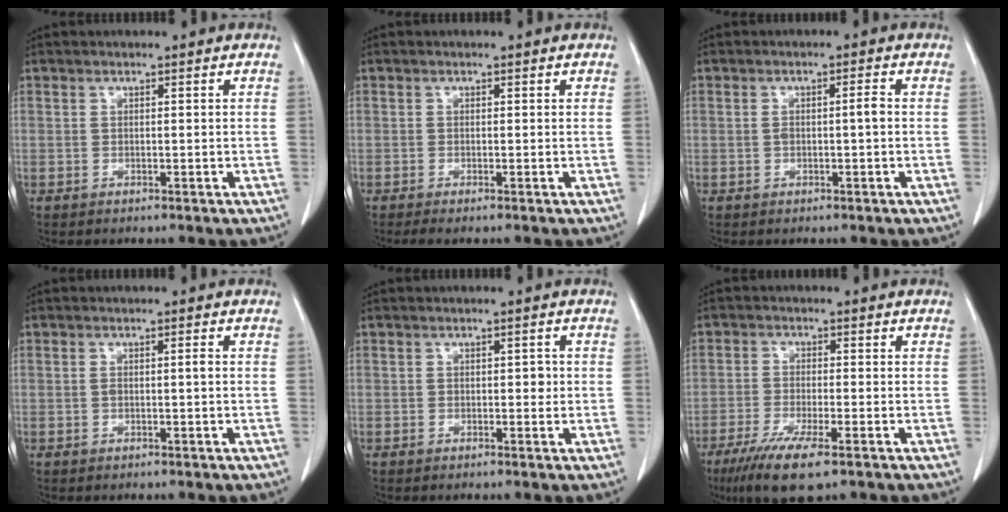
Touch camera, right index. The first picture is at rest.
{"total": 0.9, "force": [-0.7, 0.1, 0.6], "torque": [-0.013, -0.004, -0.012]}
{"total": 2.3, "force": [-0.1, 0.3, 2.3], "torque": [-0.046, 0.008, 0.000]}
{"total": 1.3, "force": [-0.1, 0.1, 1.3], "torque": [-0.026, 0.003, 0.001]}
{"total": 1.3, "force": [0.0, 0.8, 1.1], "torque": [-0.011, 0.005, -0.002]}
{"total": 7.7, "force": [-4.7, 1.3, 6.0], "torque": [-0.113, -0.019, -0.082]}